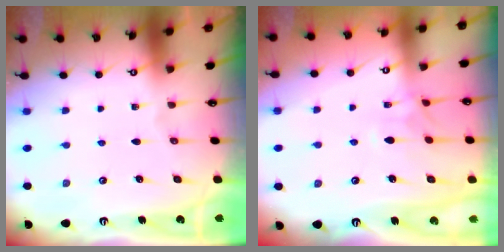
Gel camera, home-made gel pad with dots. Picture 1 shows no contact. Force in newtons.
{"total": 1.3, "press": 1.0, "slide": 0.8}